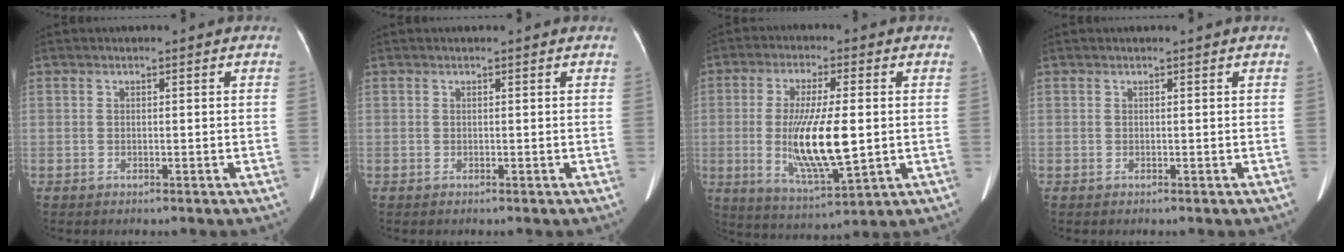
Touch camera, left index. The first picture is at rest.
{"total": 0.6, "force": [0.6, 0.0, 0.2], "torque": [-0.012, 0.001, 0.007]}
{"total": 12.5, "force": [-0.7, 2.5, 12.3], "torque": [-0.239, -0.018, -0.006]}
{"total": 0.0}